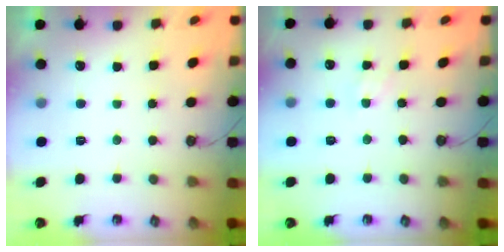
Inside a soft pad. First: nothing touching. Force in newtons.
{"total": 1.4, "press": 1.3, "slide": 0.2}